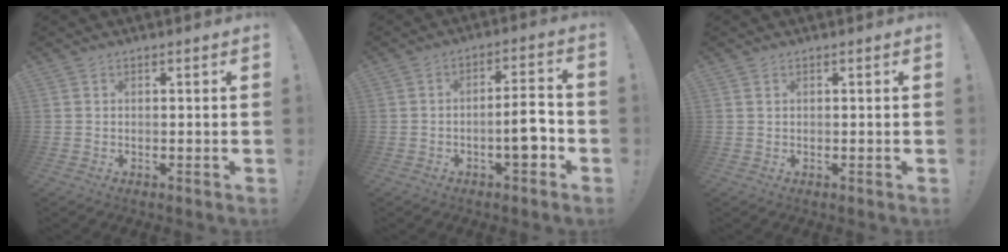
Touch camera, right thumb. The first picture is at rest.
{"total": 8.9, "force": [-3.2, 2.7, 7.8], "torque": [-0.103, 0.014, -0.056]}
{"total": 0.0}